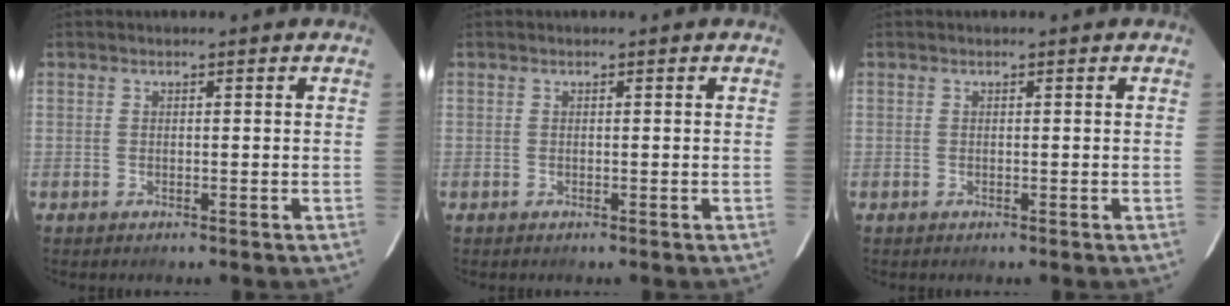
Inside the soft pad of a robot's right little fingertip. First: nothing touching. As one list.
[{"total": 0.0}, {"total": 0.0}]